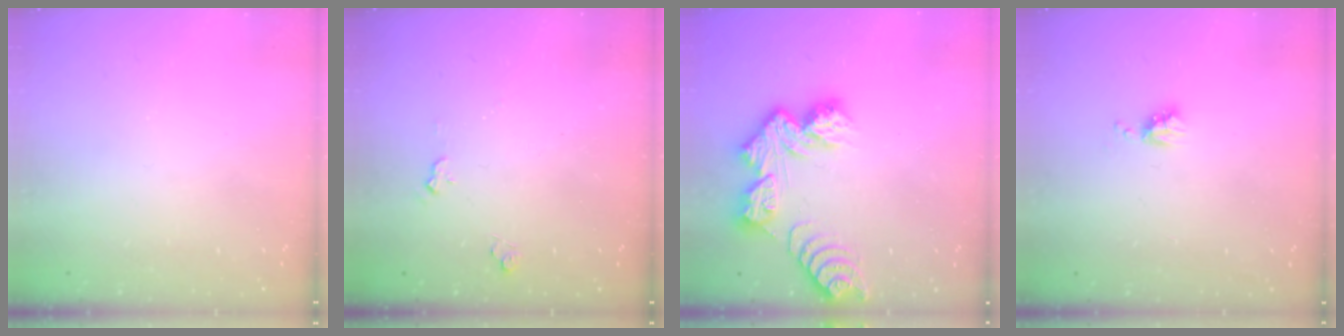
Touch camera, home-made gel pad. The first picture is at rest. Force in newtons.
{"total": 4.7, "press": 4.7, "slide": 0.5}
{"total": 10.8, "press": 10.7, "slide": 1.1}
{"total": 4.1, "press": 4.0, "slide": 0.5}